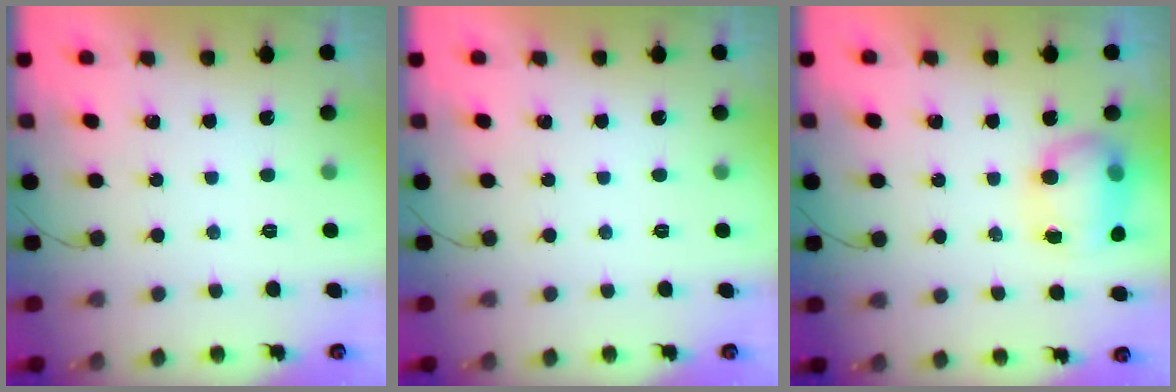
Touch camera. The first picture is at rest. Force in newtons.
{"total": 0.0}
{"total": 11.1, "press": 9.7, "slide": 5.3}